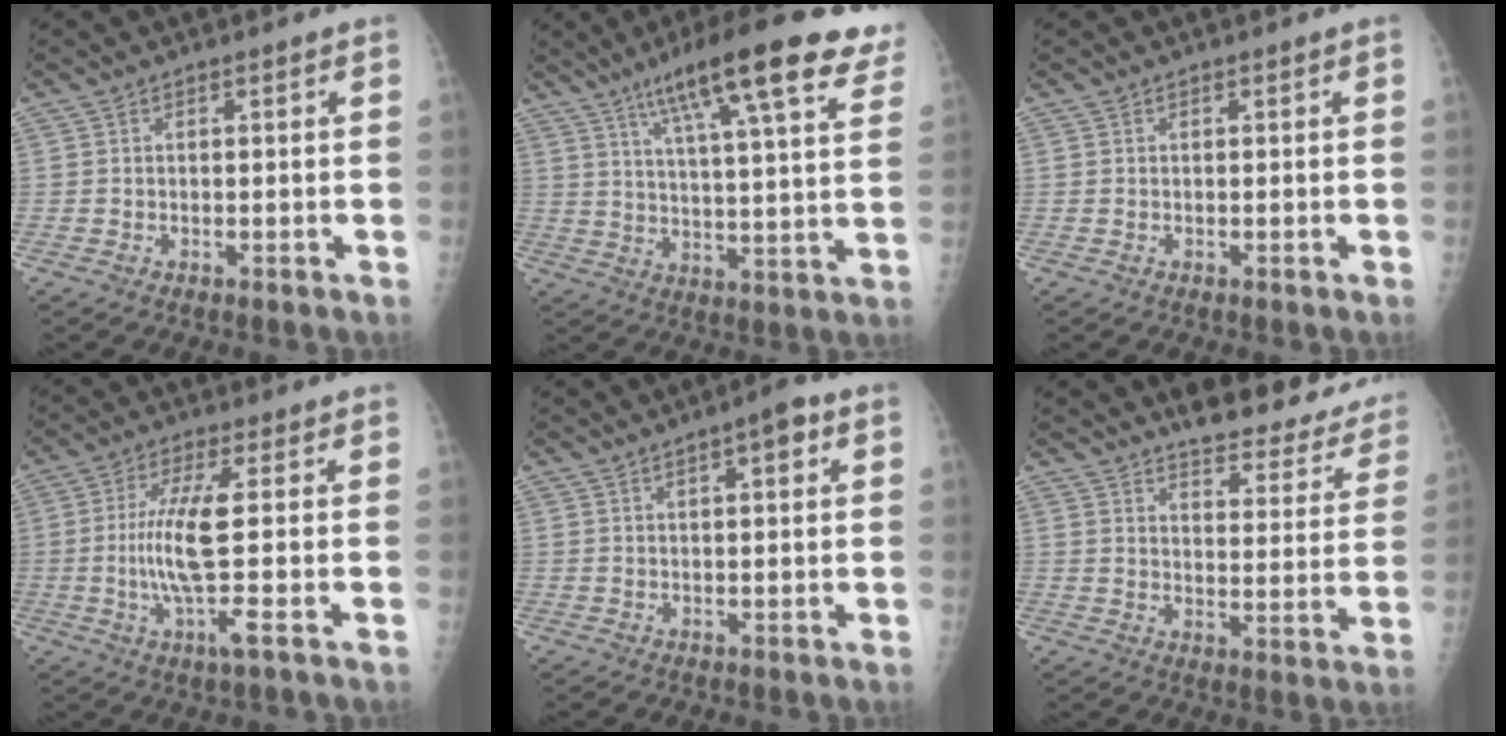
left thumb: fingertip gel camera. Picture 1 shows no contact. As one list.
[{"total": 22.7, "force": [14.4, 4.2, 17.1], "torque": [-0.233, -0.028, 0.200]}, {"total": 0.0}, {"total": 9.9, "force": [-1.1, 0.3, 9.8], "torque": [-0.214, -0.006, -0.028]}, {"total": 4.4, "force": [1.8, 1.3, 3.8], "torque": [-0.046, 0.004, 0.024]}, {"total": 17.9, "force": [15.1, 5.9, 7.6], "torque": [-0.057, -0.074, 0.177]}]